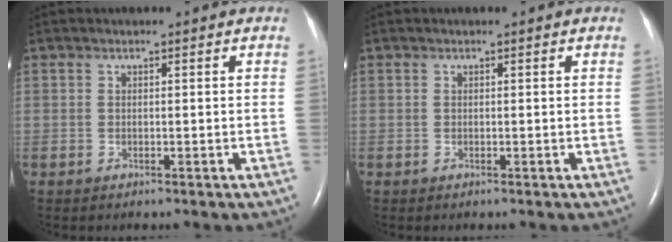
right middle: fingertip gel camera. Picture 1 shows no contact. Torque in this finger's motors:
{"motor_torque": [0.00, 0.00, 0.00, 0.00]}